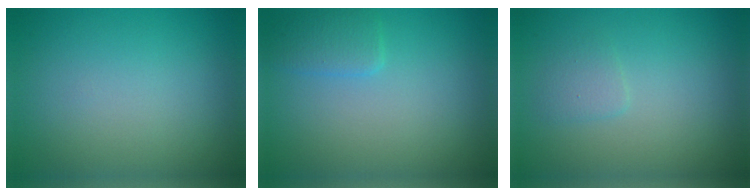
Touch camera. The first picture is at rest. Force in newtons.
{"total": 1.7, "press": 1.7, "slide": 0.3}
{"total": 1.1, "press": 1.1, "slide": 0.1}